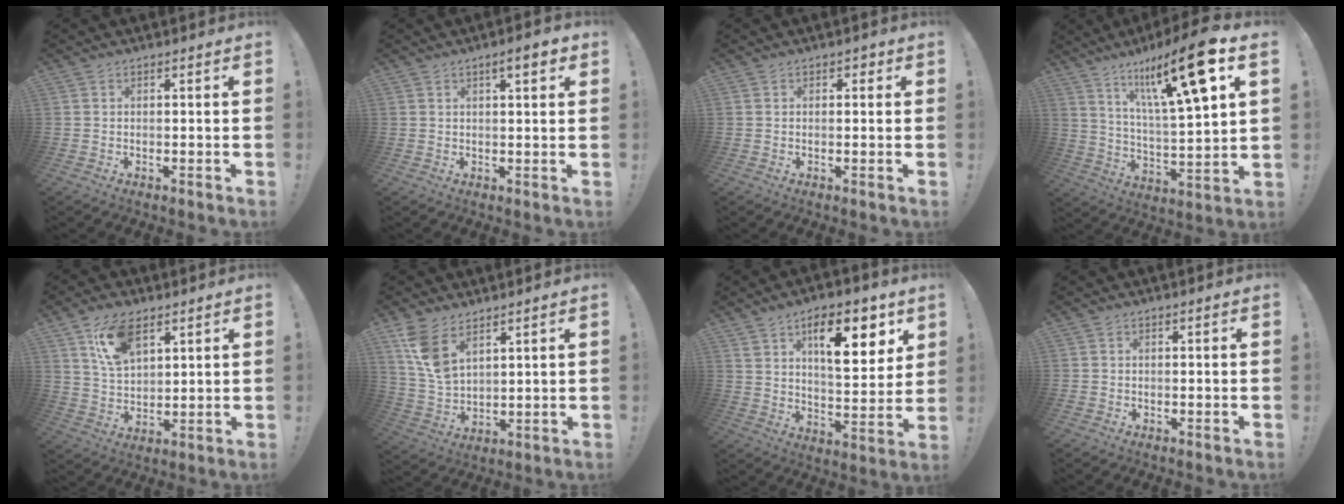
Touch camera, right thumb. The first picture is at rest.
{"total": 4.7, "force": [2.4, 1.1, 3.9], "torque": [-0.047, -0.009, 0.033]}
{"total": 1.3, "force": [0.2, 1.1, 0.6], "torque": [0.006, 0.000, 0.000]}
{"total": 20.3, "force": [11.0, 3.8, 16.6], "torque": [-0.275, -0.062, 0.166]}
{"total": 11.7, "force": [6.9, 6.3, 7.1], "torque": [-0.126, -0.018, 0.130]}
{"total": 10.0, "force": [6.2, 5.3, 5.8], "torque": [-0.099, -0.032, 0.117]}
{"total": 15.3, "force": [8.1, 6.4, 11.3], "torque": [-0.150, -0.034, 0.130]}
{"total": 0.6, "force": [-0.4, 0.5, 0.0], "torque": [0.001, 0.001, -0.007]}